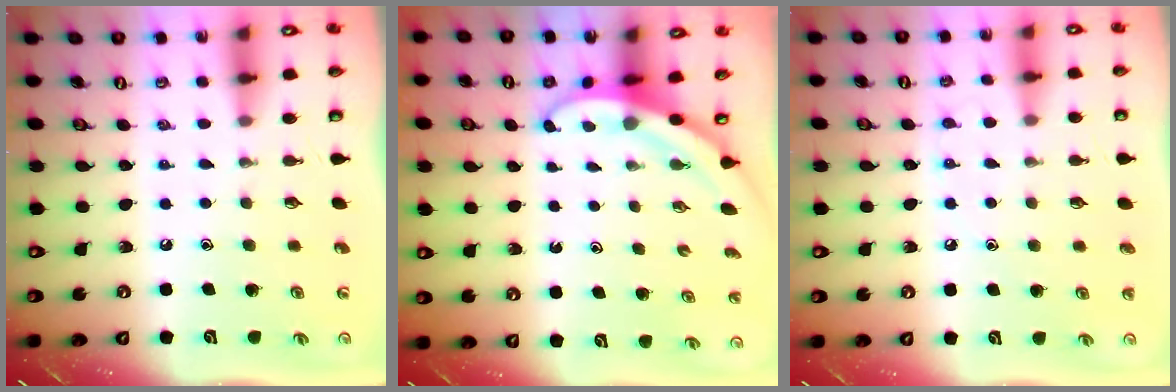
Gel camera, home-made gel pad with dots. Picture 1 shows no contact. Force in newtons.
{"total": 3.0, "press": 3.0, "slide": 0.2}
{"total": 5.0, "press": 4.9, "slide": 1.0}